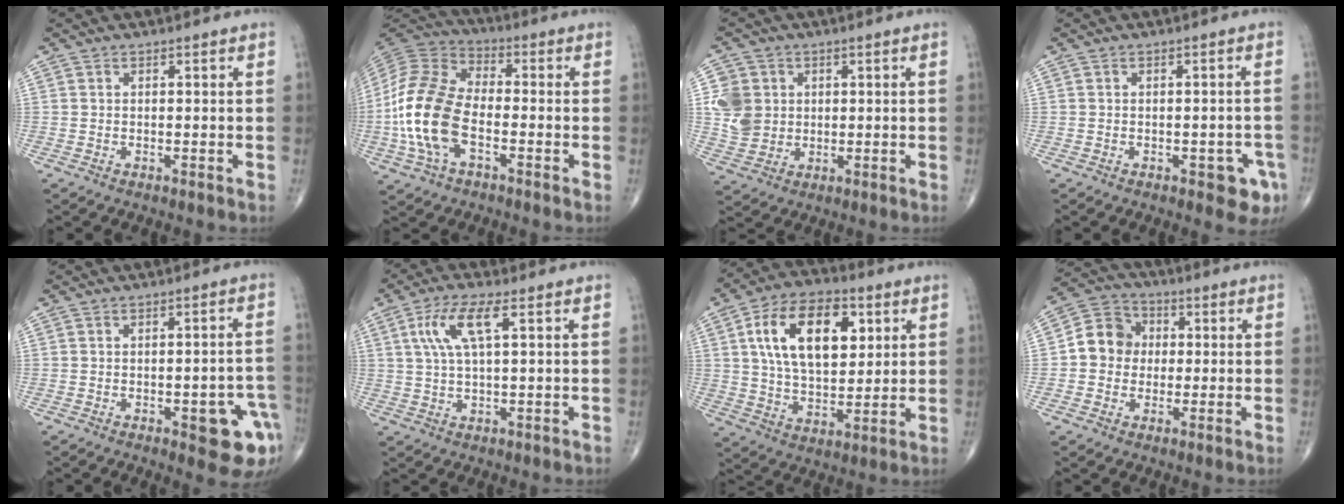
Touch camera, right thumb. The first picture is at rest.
{"total": 16.6, "force": [-3.8, 9.3, 13.2], "torque": [-0.279, 0.027, -0.077]}
{"total": 8.2, "force": [1.4, 7.4, 3.4], "torque": [-0.045, -0.004, 0.031]}
{"total": 5.1, "force": [-2.3, 2.4, 3.9], "torque": [-0.021, 0.009, -0.023]}
{"total": 10.4, "force": [-4.2, 3.8, 8.8], "torque": [-0.076, 0.021, -0.043]}
{"total": 7.8, "force": [2.6, 2.0, 7.1], "torque": [-0.161, 0.007, 0.052]}
{"total": 18.2, "force": [5.5, 10.3, 14.0], "torque": [-0.213, -0.008, 0.096]}
{"total": 8.5, "force": [0.2, 7.6, 3.9], "torque": [-0.043, 0.023, -0.011]}